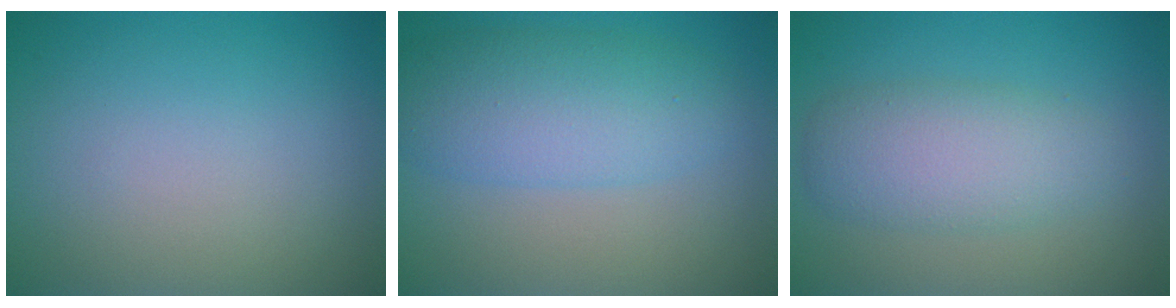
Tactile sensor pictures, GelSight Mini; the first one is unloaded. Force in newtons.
{"total": 5.7, "press": 5.6, "slide": 0.4}
{"total": 4.6, "press": 4.6, "slide": 0.1}